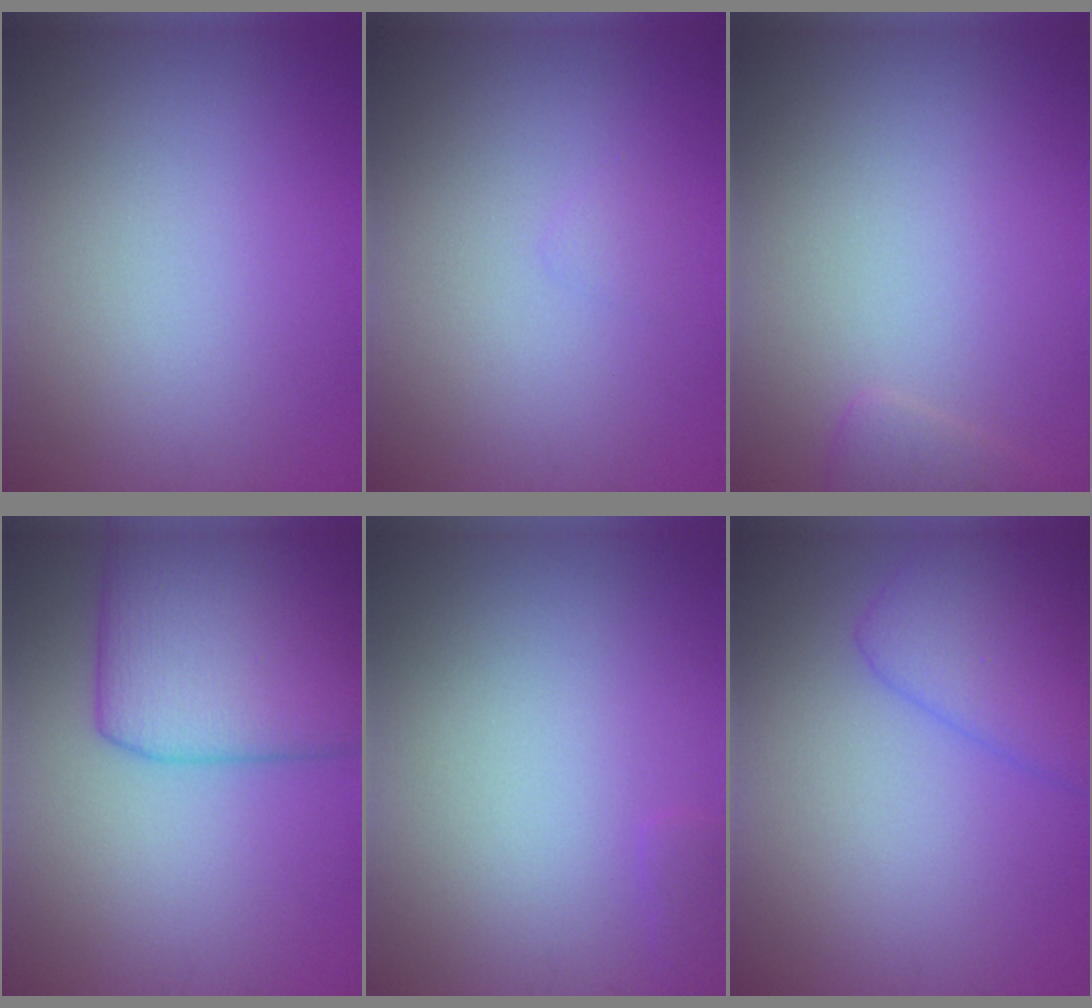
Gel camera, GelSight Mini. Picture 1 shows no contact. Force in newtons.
{"total": 0.5, "press": 0.5, "slide": 0.1}
{"total": 1.3, "press": 1.3, "slide": 0.1}
{"total": 9.7, "press": 9.7, "slide": 0.3}
{"total": 0.7, "press": 0.7, "slide": 0.0}
{"total": 4.8, "press": 4.8, "slide": 0.3}